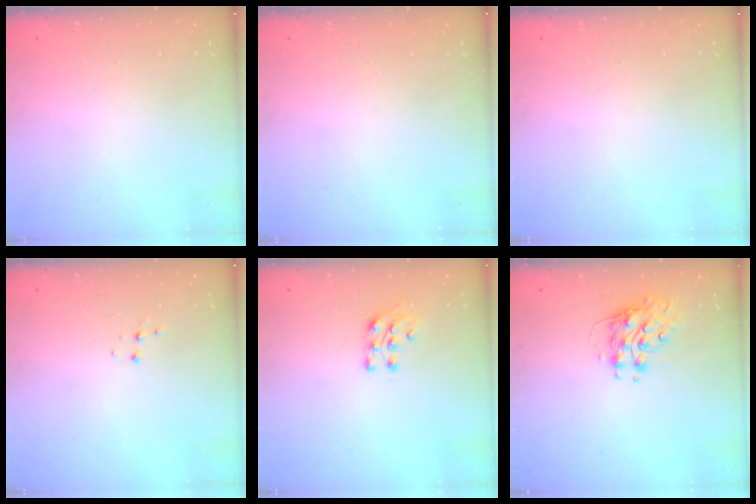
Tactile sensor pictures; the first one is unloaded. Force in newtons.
{"total": 0.0}
{"total": 0.0}
{"total": 4.3, "press": 4.3, "slide": 0.4}
{"total": 7.2, "press": 7.2, "slide": 0.7}
{"total": 8.5, "press": 8.5, "slide": 0.2}